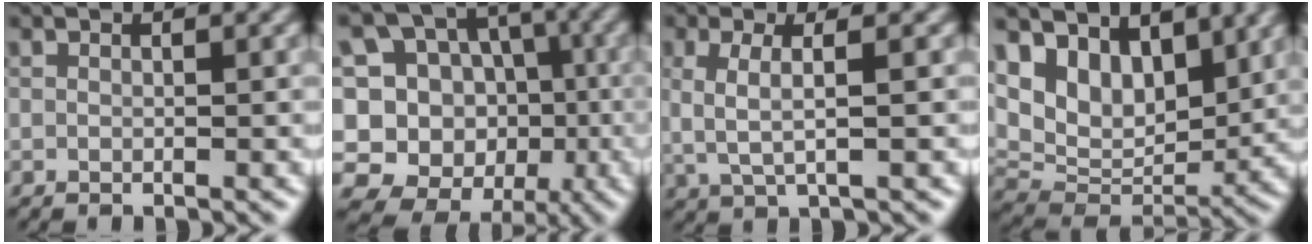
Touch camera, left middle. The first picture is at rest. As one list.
[{"total": 11.8, "force": [-1.8, 11.0, 4.1], "torque": [-0.109, 0.028, -0.019]}, {"total": 3.1, "force": [0.3, 0.9, 2.9], "torque": [-0.056, -0.001, 0.005]}, {"total": 7.4, "force": [4.2, 4.7, 3.9], "torque": [-0.072, -0.014, 0.069]}]